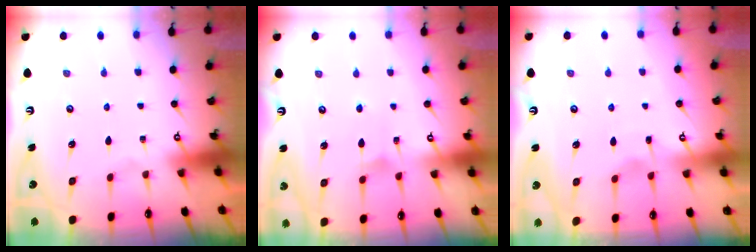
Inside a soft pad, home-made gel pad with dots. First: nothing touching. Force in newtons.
{"total": 5.0, "press": 4.9, "slide": 0.6}
{"total": 2.6, "press": 2.6, "slide": 0.3}